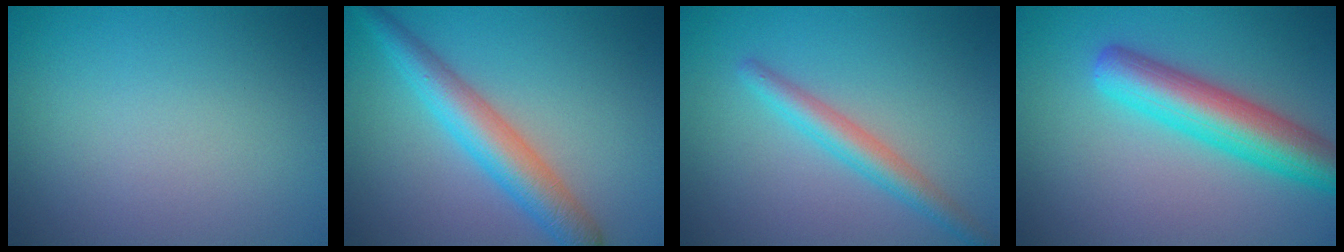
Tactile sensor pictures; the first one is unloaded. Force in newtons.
{"total": 5.0, "press": 5.0, "slide": 0.2}
{"total": 2.9, "press": 2.9, "slide": 0.1}
{"total": 6.3, "press": 6.2, "slide": 0.3}